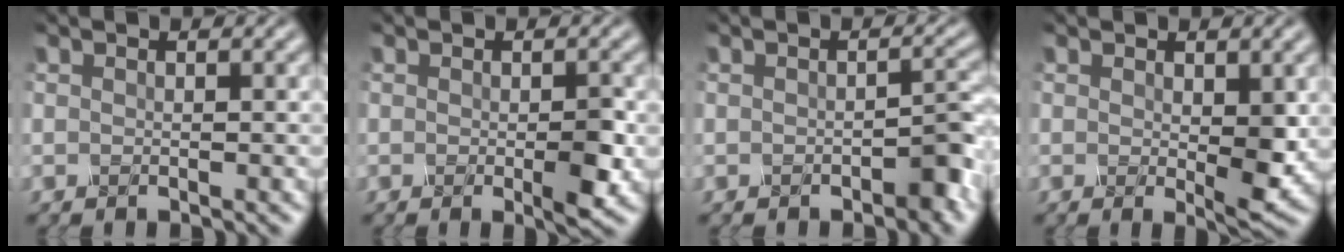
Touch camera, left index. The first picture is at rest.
{"total": 2.4, "force": [-0.9, 0.4, 2.1], "torque": [-0.052, -0.005, -0.010]}
{"total": 2.3, "force": [-1.7, 0.3, 1.6], "torque": [-0.031, 0.006, -0.022]}
{"total": 2.9, "force": [-0.2, 0.8, 2.7], "torque": [-0.057, -0.005, 0.004]}